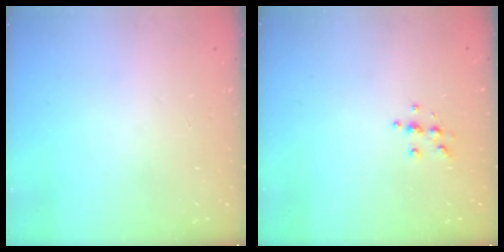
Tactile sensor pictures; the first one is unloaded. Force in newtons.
{"total": 5.1, "press": 5.1, "slide": 0.3}